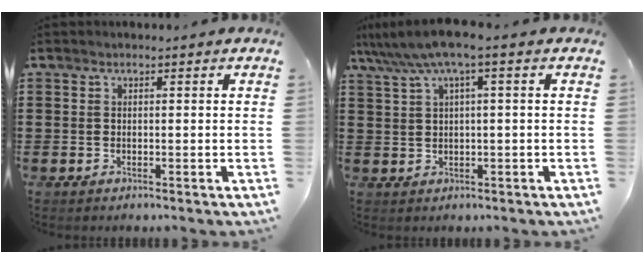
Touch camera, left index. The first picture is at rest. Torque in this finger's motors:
{"motor_torque": [1.46, -0.68, 0.66, 0.21]}